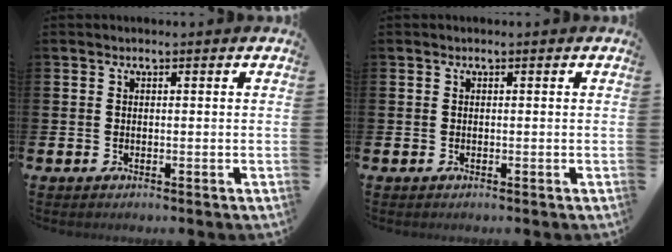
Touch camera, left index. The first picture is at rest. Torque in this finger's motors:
{"motor_torque": [-0.01, 0.01, 0.00, 0.00]}